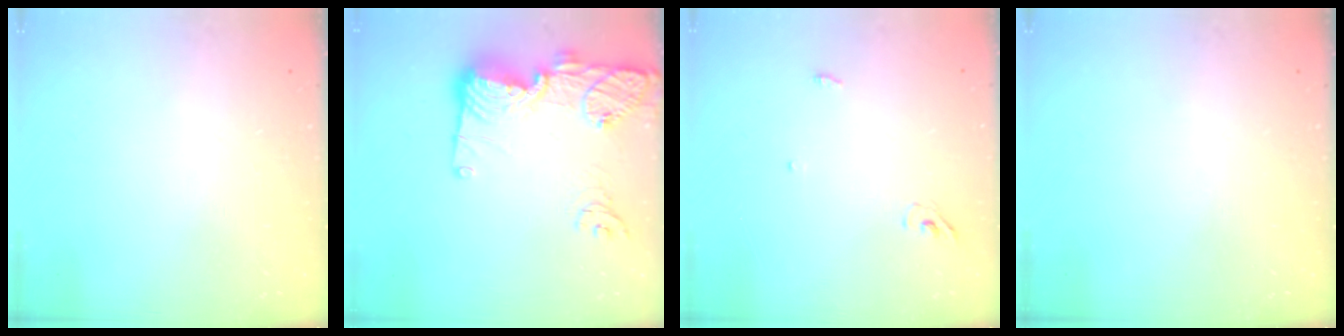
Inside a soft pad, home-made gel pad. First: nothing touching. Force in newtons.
{"total": 19.0, "press": 18.0, "slide": 5.9}
{"total": 3.7, "press": 3.5, "slide": 1.1}
{"total": 0.0}